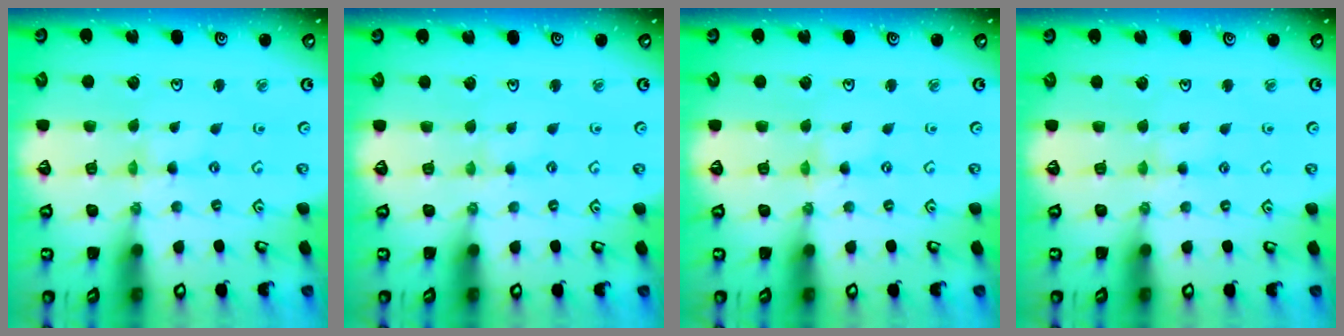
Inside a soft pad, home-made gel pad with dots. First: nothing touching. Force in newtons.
{"total": 1.2, "press": 1.2, "slide": 0.3}
{"total": 0.6, "press": 0.6, "slide": 0.2}
{"total": 2.6, "press": 2.6, "slide": 0.4}